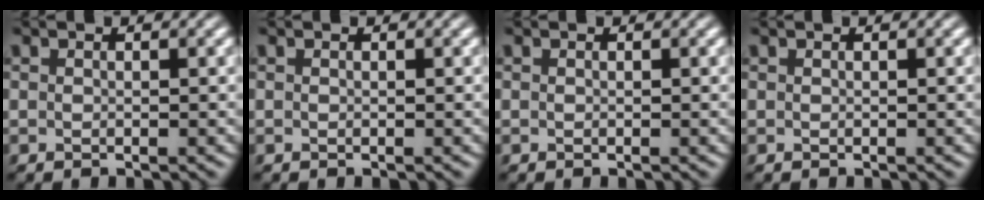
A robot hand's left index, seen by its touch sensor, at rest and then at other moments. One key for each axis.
{"total": 0.0}
{"total": 0.0}
{"total": 0.0}